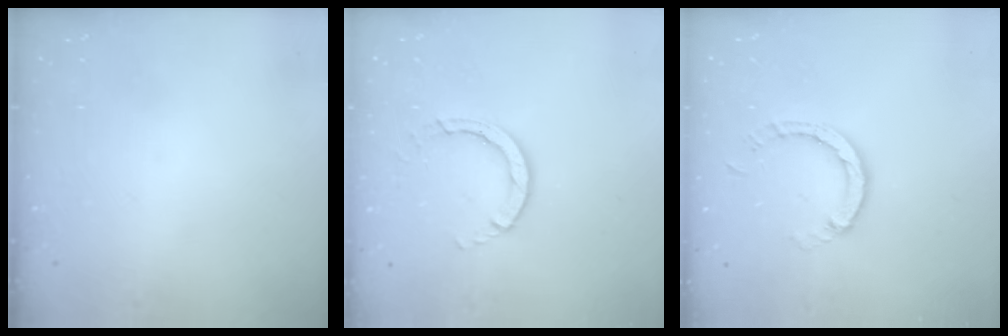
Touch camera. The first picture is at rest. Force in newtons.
{"total": 4.7, "press": 4.7, "slide": 0.3}
{"total": 3.9, "press": 3.9, "slide": 0.2}